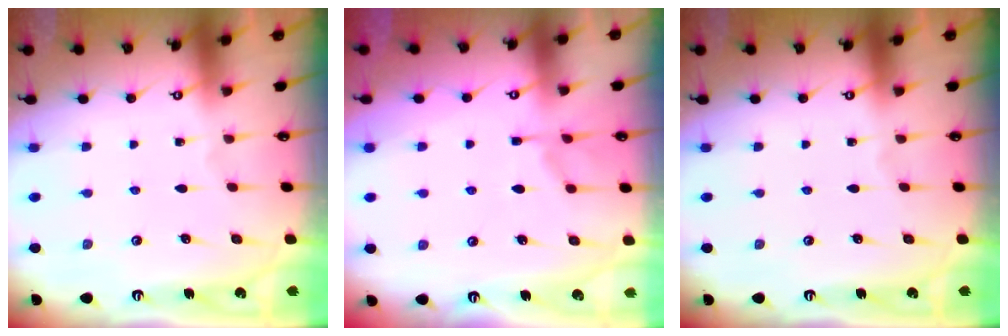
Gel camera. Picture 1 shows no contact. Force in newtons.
{"total": 1.7, "press": 0.7, "slide": 1.5}
{"total": 0.0}